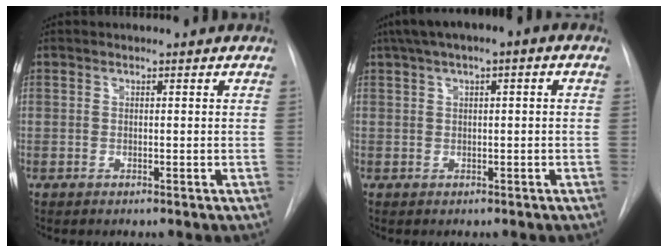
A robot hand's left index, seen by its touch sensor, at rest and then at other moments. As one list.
[{"total": 5.6, "force": [2.2, 1.9, 4.7], "torque": [-0.084, 0.035, 0.030]}]